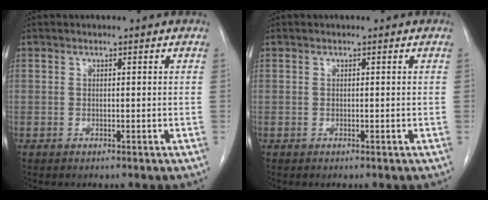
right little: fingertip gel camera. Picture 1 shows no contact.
{"total": 0.0}